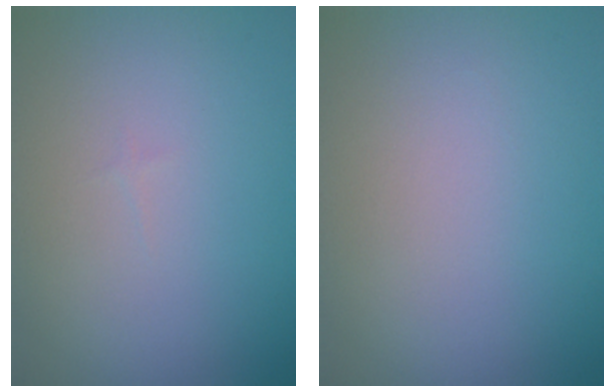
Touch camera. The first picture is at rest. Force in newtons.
{"total": 0.0}